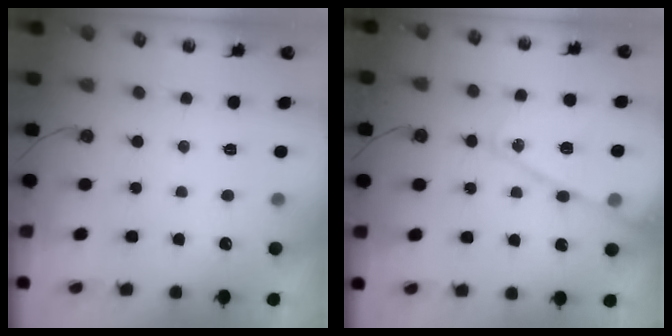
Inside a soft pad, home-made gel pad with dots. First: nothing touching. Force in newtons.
{"total": 16.8, "press": 16.7, "slide": 1.8}